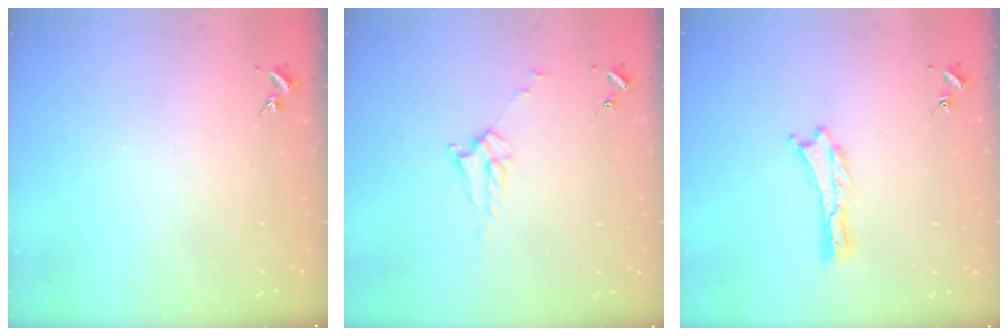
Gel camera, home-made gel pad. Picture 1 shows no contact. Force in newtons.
{"total": 2.7, "press": 2.7, "slide": 0.3}
{"total": 0.0}